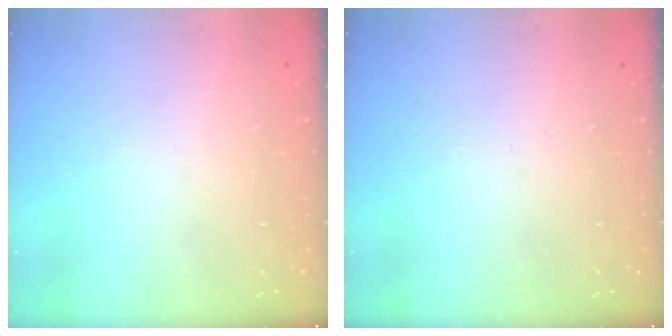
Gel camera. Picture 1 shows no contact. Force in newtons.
{"total": 0.0}